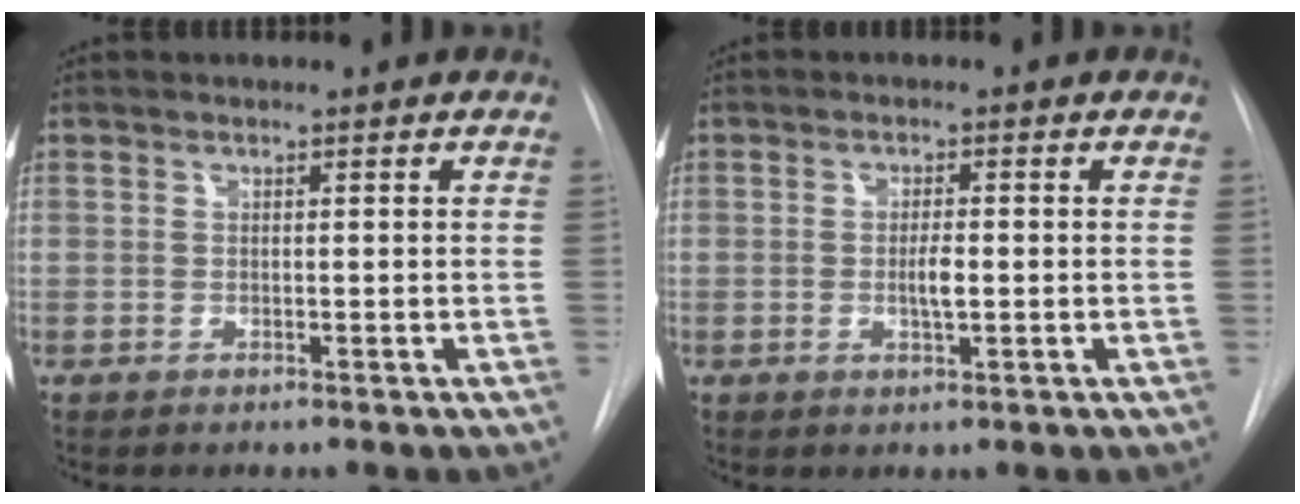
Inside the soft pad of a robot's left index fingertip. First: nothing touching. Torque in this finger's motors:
{"motor_torque": [0.26, 0.04, 0.06, 0.02]}